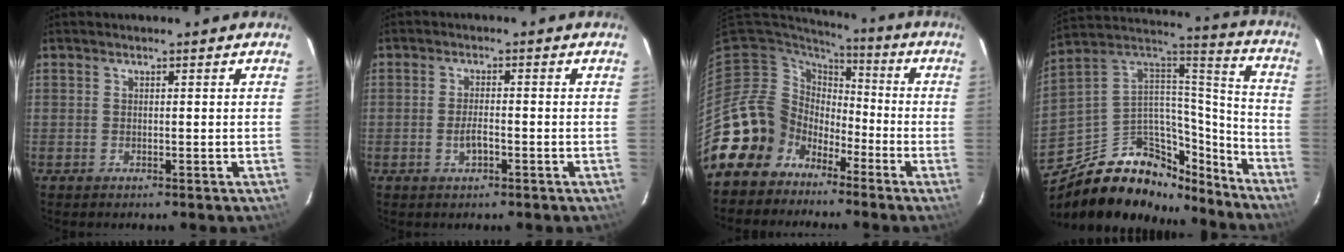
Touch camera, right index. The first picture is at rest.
{"total": 2.7, "force": [-1.1, 0.9, 2.3], "torque": [-0.048, -0.002, -0.020]}
{"total": 13.3, "force": [-8.0, 10.4, 2.2], "torque": [-0.064, 0.023, -0.144]}
{"total": 26.1, "force": [-17.8, 15.2, 11.4], "torque": [-0.224, 0.070, -0.262]}